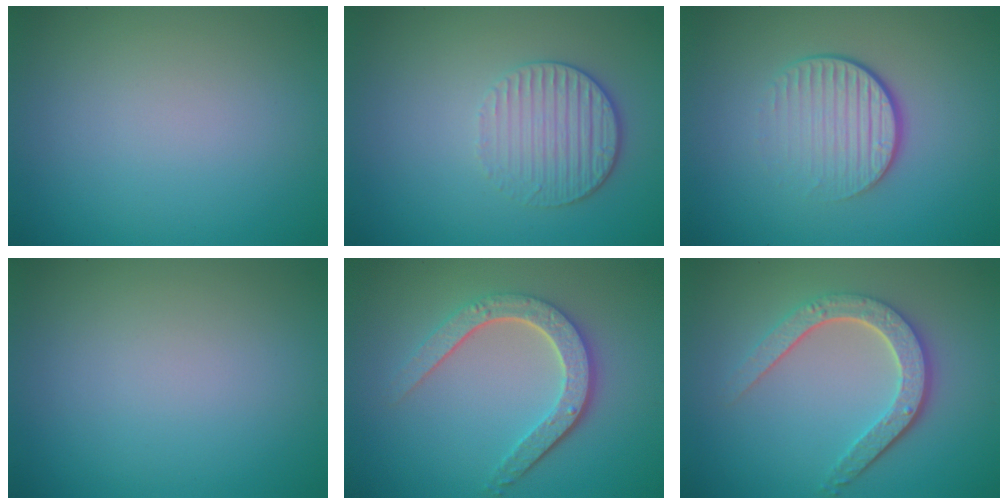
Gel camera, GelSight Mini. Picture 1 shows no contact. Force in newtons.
{"total": 3.3, "press": 2.8, "slide": 1.8}
{"total": 4.3, "press": 2.6, "slide": 3.4}
{"total": 0.0}
{"total": 4.7, "press": 3.6, "slide": 3.0}
{"total": 4.7, "press": 3.6, "slide": 3.0}